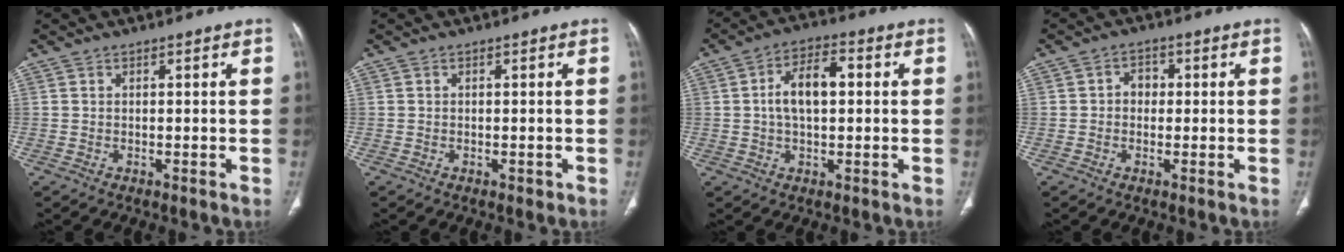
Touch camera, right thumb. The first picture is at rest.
{"total": 0.6, "force": [-0.2, 0.5, 0.4], "torque": [-0.004, 0.000, -0.002]}
{"total": 8.6, "force": [0.9, 4.6, 7.3], "torque": [-0.128, 0.021, 0.010]}
{"total": 3.0, "force": [0.0, 2.5, 1.6], "torque": [-0.007, 0.011, -0.006]}